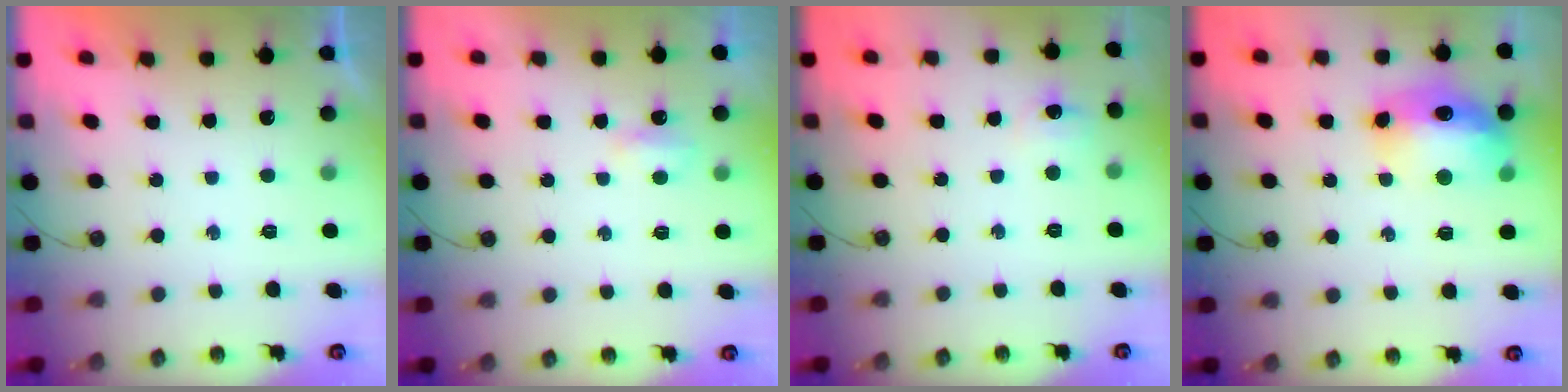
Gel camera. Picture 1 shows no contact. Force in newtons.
{"total": 2.9, "press": 2.8, "slide": 0.6}
{"total": 6.7, "press": 6.7, "slide": 0.8}
{"total": 15.0, "press": 14.9, "slide": 1.5}